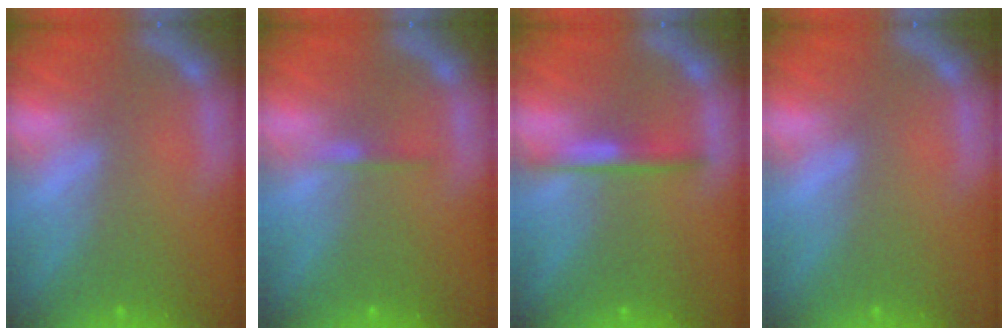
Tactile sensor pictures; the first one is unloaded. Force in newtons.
{"total": 0.9}
{"total": 2.4}
{"total": 0.0}